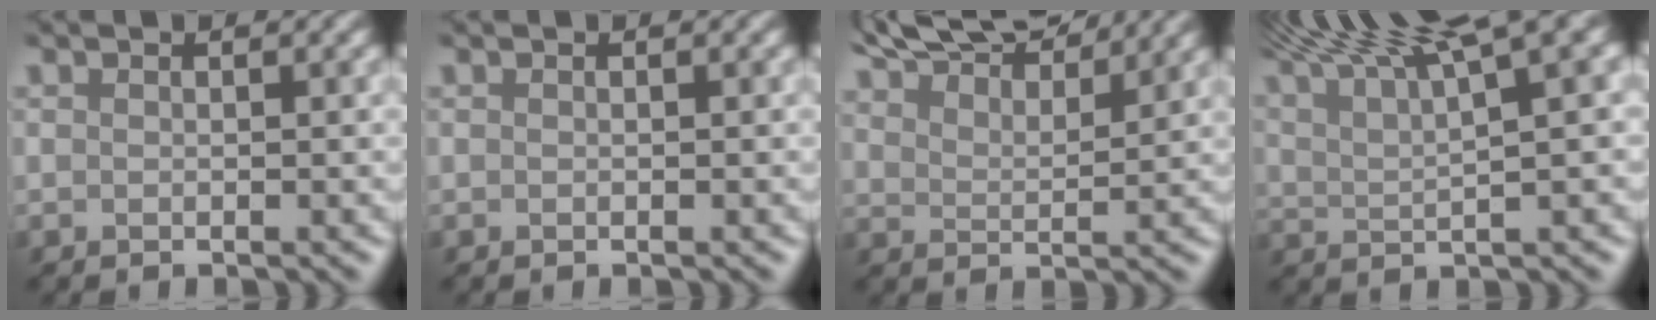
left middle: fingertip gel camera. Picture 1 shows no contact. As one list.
[{"total": 0.0}, {"total": 7.9, "force": [7.6, 0.4, 2.2], "torque": [-0.053, 0.013, 0.116]}, {"total": 9.7, "force": [7.3, 1.2, 6.3], "torque": [-0.109, 0.025, 0.119]}]